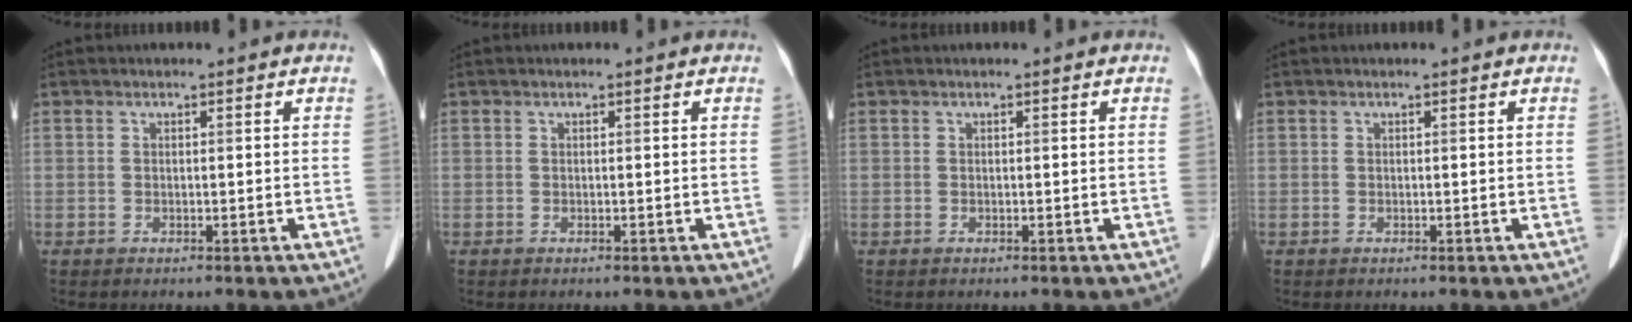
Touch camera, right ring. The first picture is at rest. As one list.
[{"total": 0.0}, {"total": 0.0}, {"total": 0.0}]